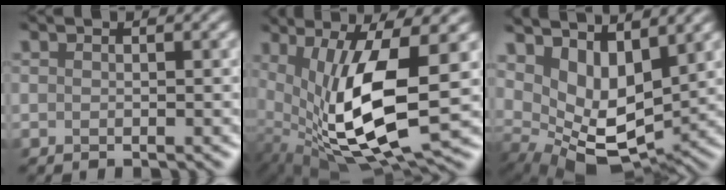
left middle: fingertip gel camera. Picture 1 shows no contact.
{"total": 11.9, "force": [0.0, 4.1, 11.1], "torque": [-0.221, -0.024, 0.013]}
{"total": 6.9, "force": [2.7, 3.9, 5.0], "torque": [-0.094, -0.017, 0.058]}